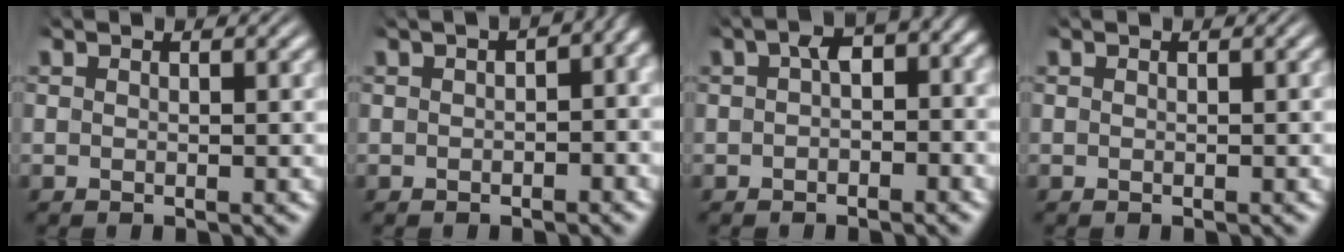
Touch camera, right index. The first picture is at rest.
{"total": 4.0, "force": [0.6, 2.1, 3.3], "torque": [-0.015, 0.027, -0.004]}
{"total": 2.8, "force": [0.0, 1.7, 2.3], "torque": [-0.019, 0.004, 0.000]}
{"total": 0.0}